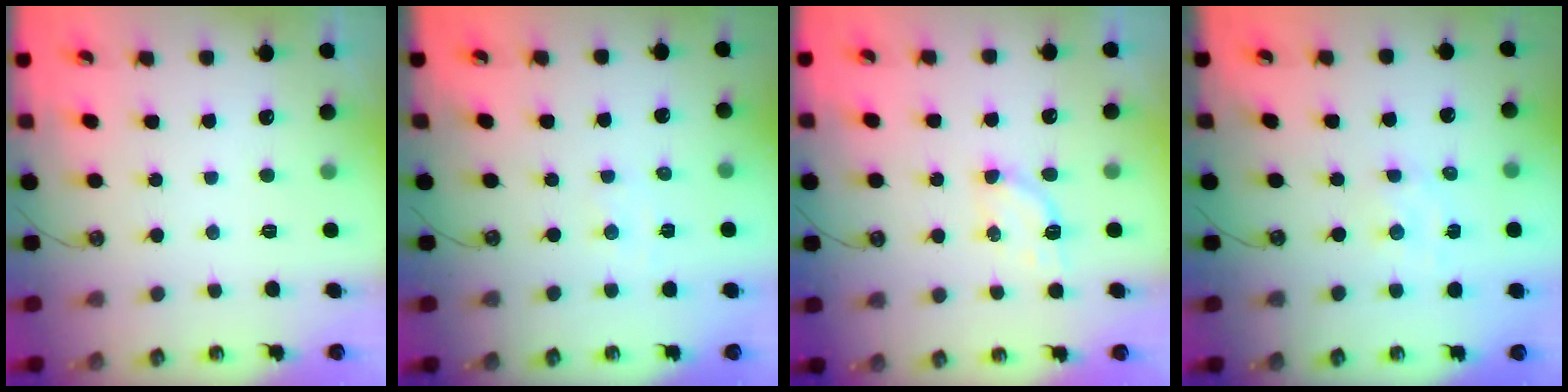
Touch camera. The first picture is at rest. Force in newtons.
{"total": 3.4, "press": 3.3, "slide": 0.5}
{"total": 3.8, "press": 3.8, "slide": 0.5}
{"total": 2.0, "press": 2.0, "slide": 0.3}